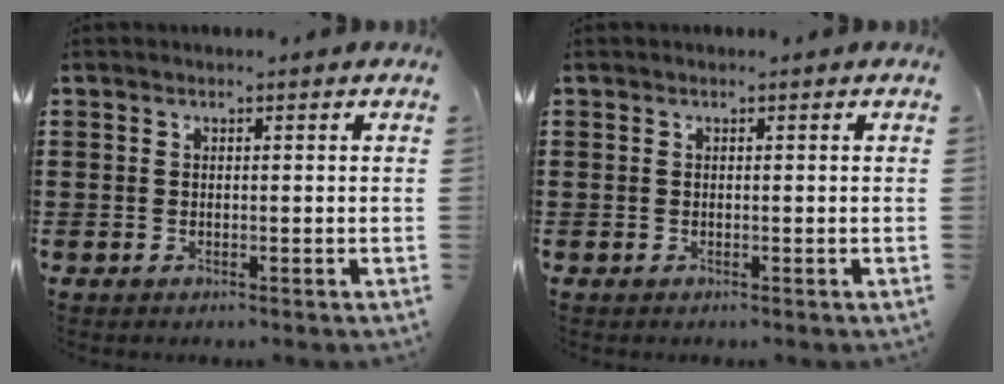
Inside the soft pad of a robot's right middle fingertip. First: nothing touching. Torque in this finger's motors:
{"motor_torque": [-0.23, -0.01, -0.06, -0.01]}